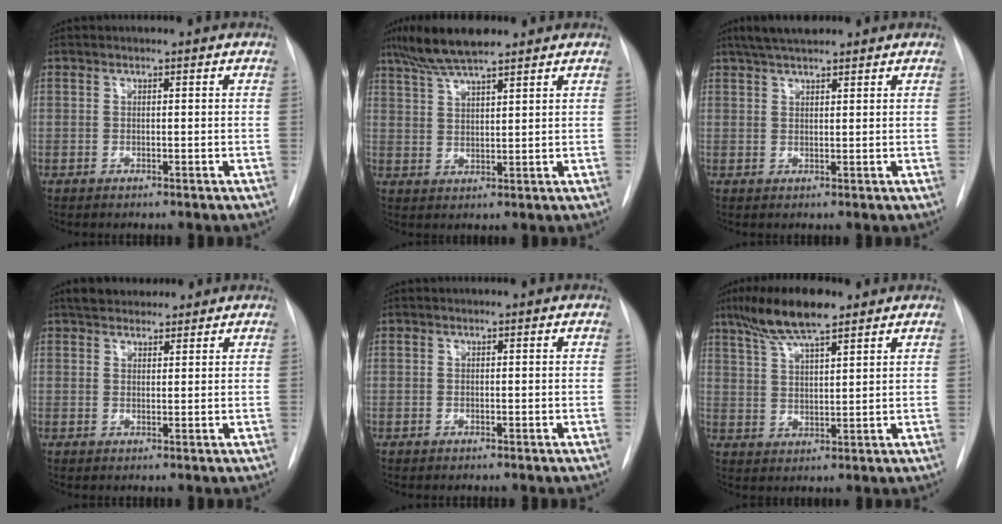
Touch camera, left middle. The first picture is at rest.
{"total": 8.6, "force": [6.9, 1.1, 5.0], "torque": [-0.097, 0.019, 0.124]}
{"total": 5.6, "force": [4.6, 1.2, 2.9], "torque": [-0.054, 0.023, 0.080]}
{"total": 5.5, "force": [4.7, 2.2, 1.9], "torque": [-0.022, 0.021, 0.077]}
{"total": 0.0}
{"total": 9.9, "force": [7.2, 1.5, 6.6], "torque": [-0.130, 0.013, 0.132]}